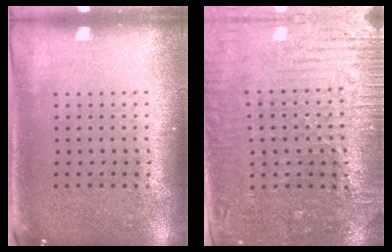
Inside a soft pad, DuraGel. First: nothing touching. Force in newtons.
{"total": 3.5, "press": 3.2, "slide": 1.3}